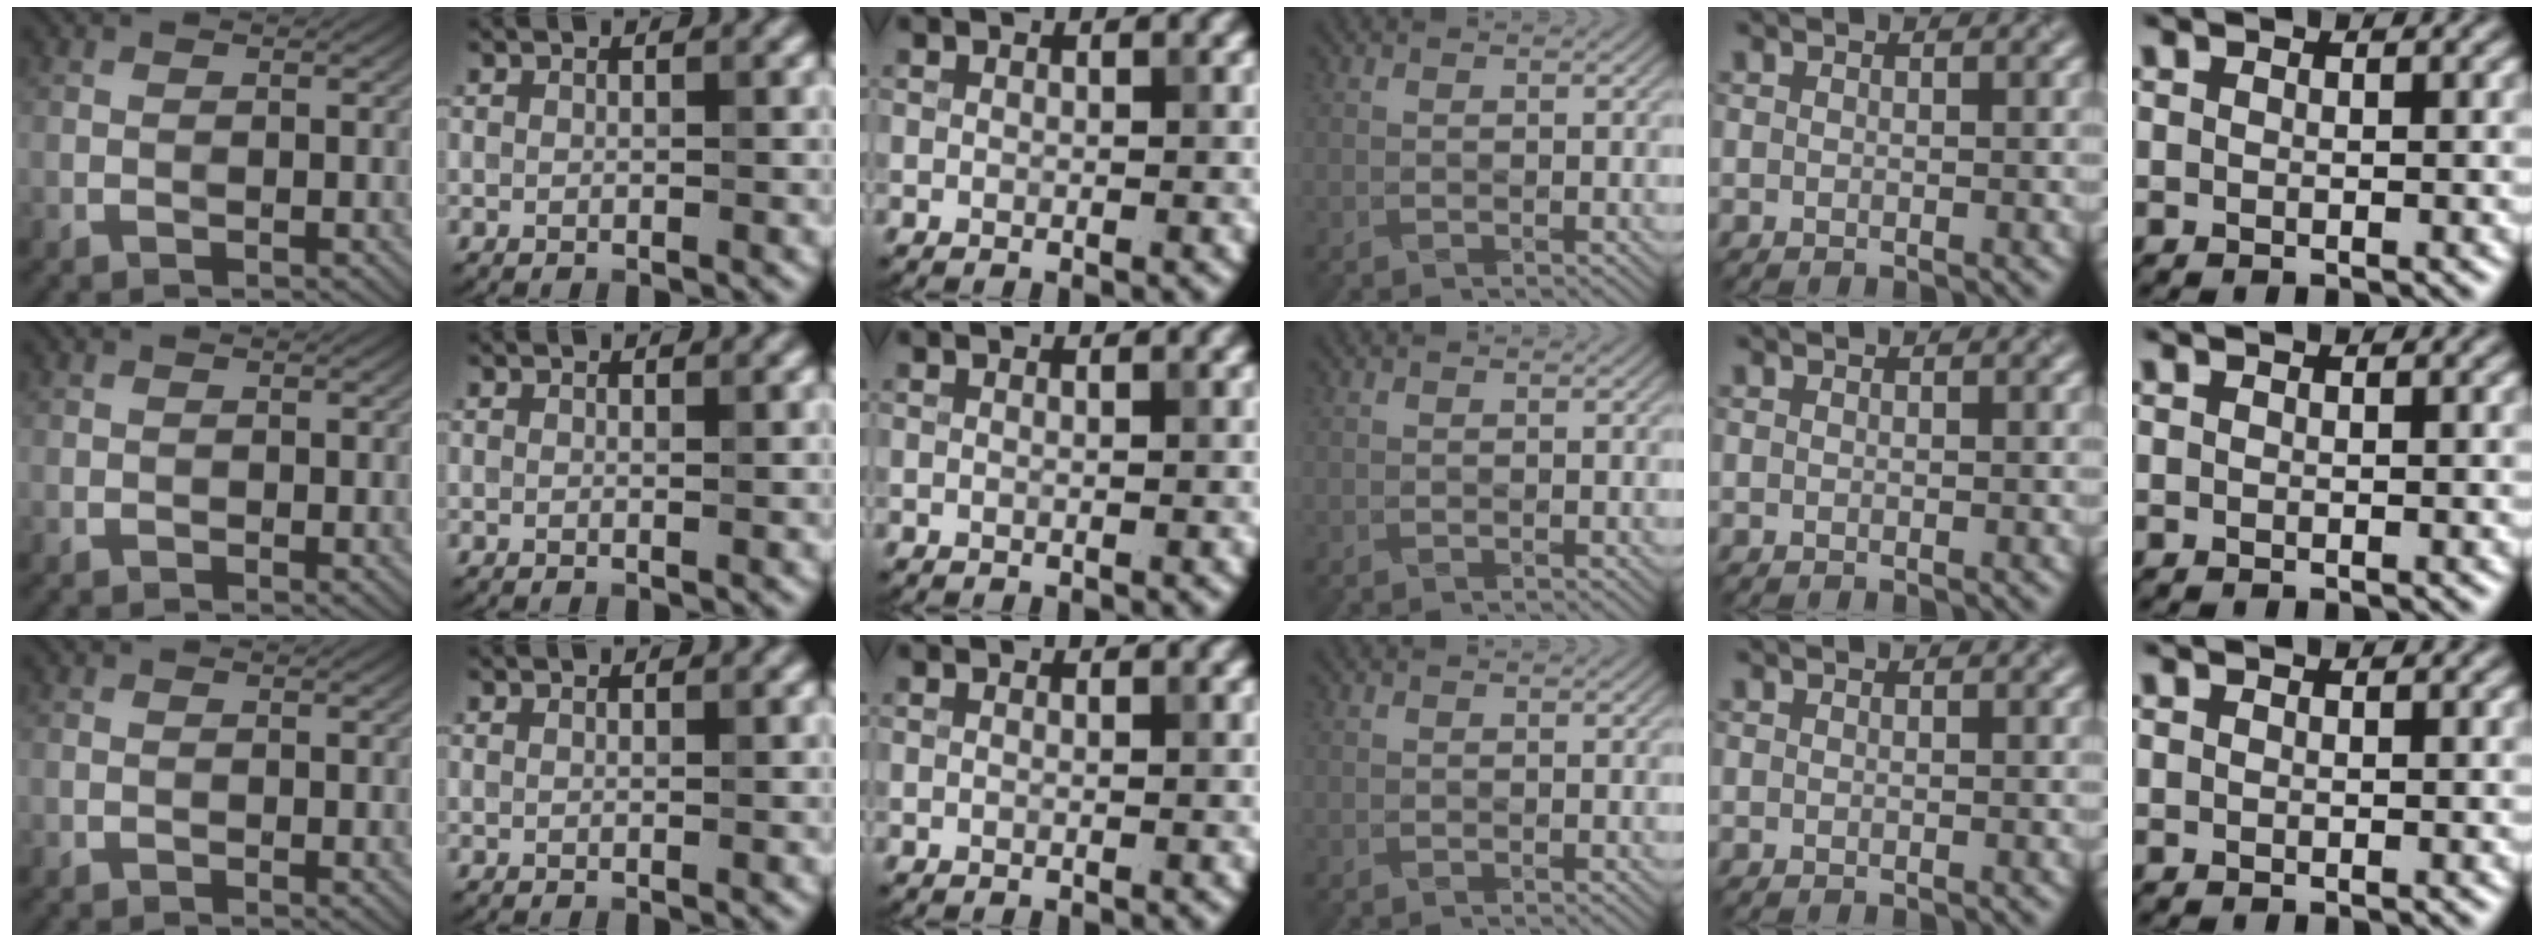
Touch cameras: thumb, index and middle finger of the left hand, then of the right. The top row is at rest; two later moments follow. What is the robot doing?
{"motion": "wrap", "object": "aluminum foil"}